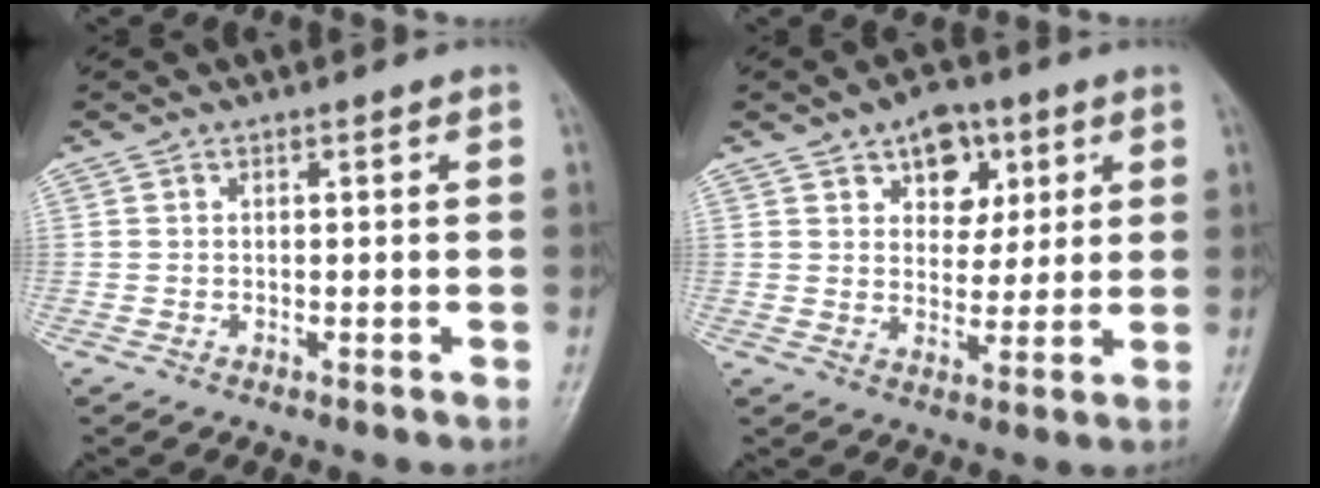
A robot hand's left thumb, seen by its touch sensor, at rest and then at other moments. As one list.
[{"total": 8.5, "force": [4.0, 5.7, 4.9], "torque": [-0.031, -0.013, 0.056]}]